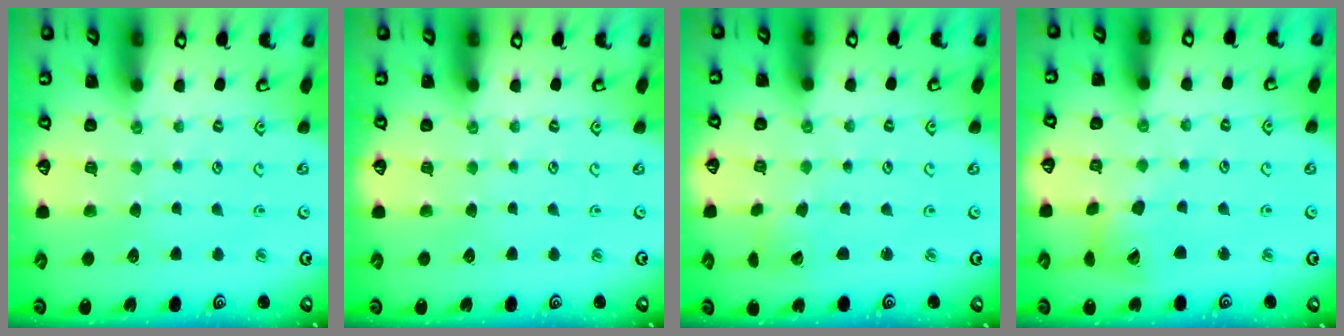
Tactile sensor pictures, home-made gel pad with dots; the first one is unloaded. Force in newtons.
{"total": 0.0}
{"total": 1.8, "press": 1.7, "slide": 0.3}
{"total": 9.5, "press": 9.4, "slide": 1.3}